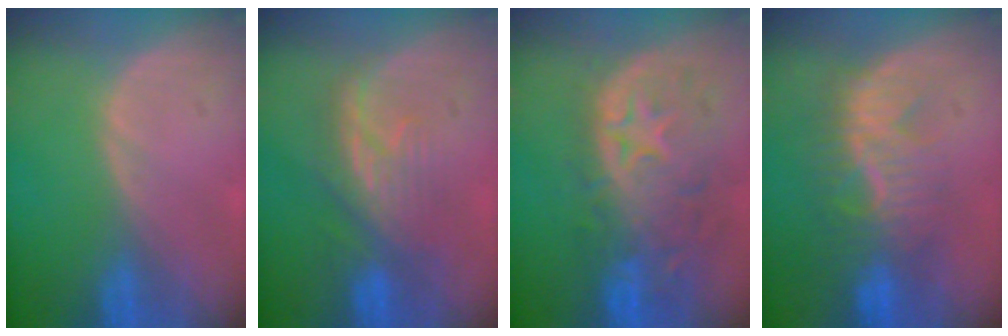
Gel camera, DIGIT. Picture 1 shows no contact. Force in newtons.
{"total": 6.1, "press": 6.0, "slide": 1.1}
{"total": 11.9, "press": 10.1, "slide": 6.3}
{"total": 8.4, "press": 7.9, "slide": 2.6}